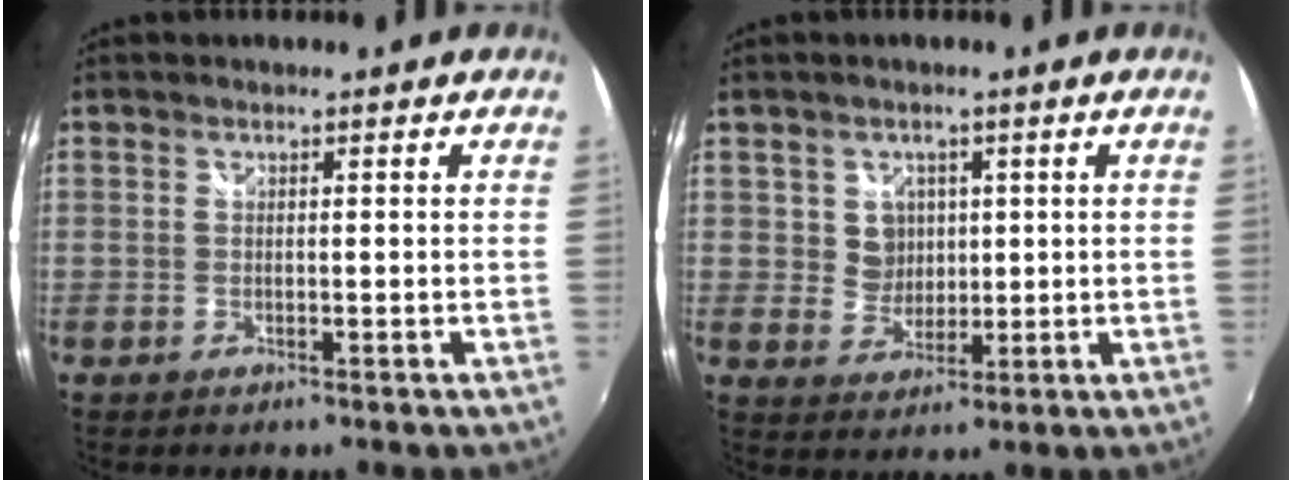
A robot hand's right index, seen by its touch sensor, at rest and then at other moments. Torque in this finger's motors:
{"motor_torque": [-1.02, 1.12, 0.01, 0.01]}